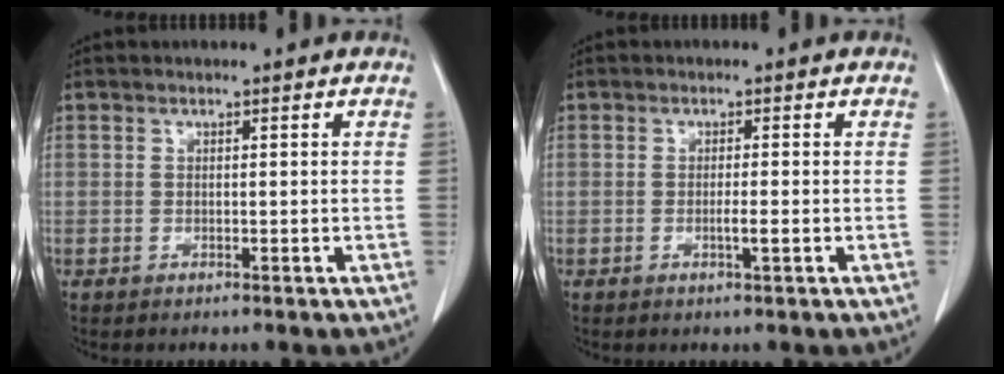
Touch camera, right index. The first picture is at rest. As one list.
[{"total": 1.5, "force": [-0.5, -0.1, 1.4], "torque": [-0.029, -0.004, -0.008]}]